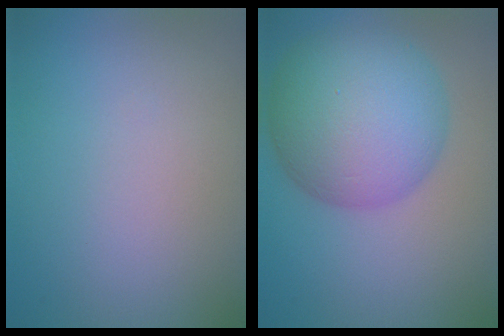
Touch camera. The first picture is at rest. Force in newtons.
{"total": 11.1, "press": 11.1, "slide": 0.3}